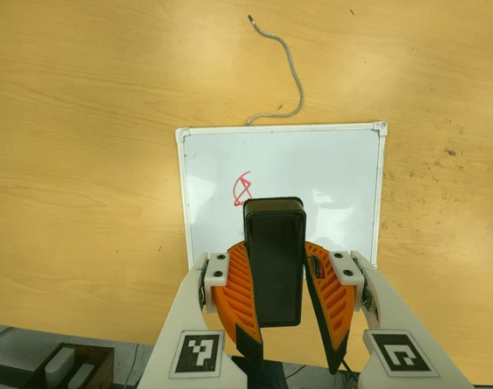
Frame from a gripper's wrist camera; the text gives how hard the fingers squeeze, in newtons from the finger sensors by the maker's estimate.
{"total": 9.6, "left": 8.8, "right": 10.5}